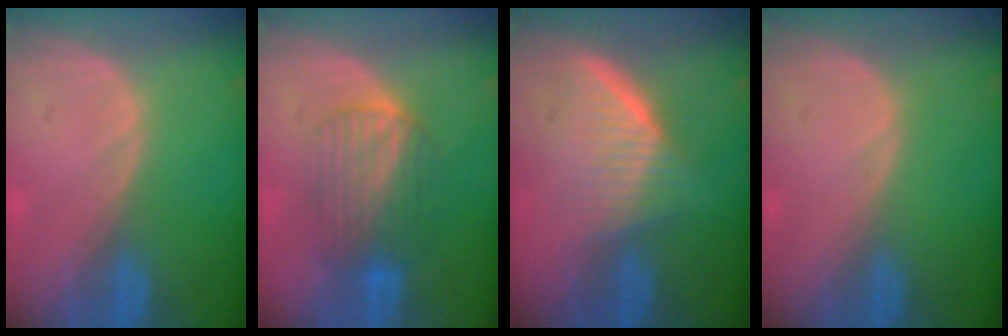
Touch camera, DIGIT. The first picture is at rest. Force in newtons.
{"total": 6.6, "press": 6.5, "slide": 1.3}
{"total": 6.5, "press": 6.0, "slide": 2.6}
{"total": 0.0}